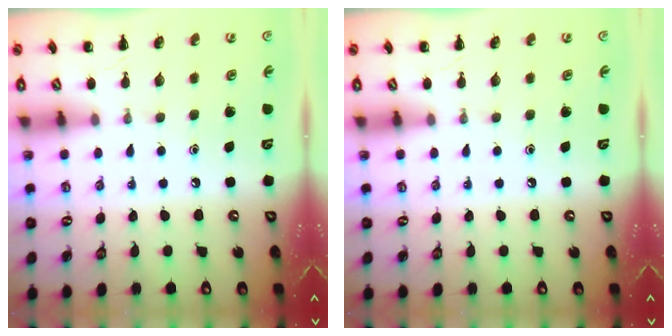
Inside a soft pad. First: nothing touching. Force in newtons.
{"total": 0.0}